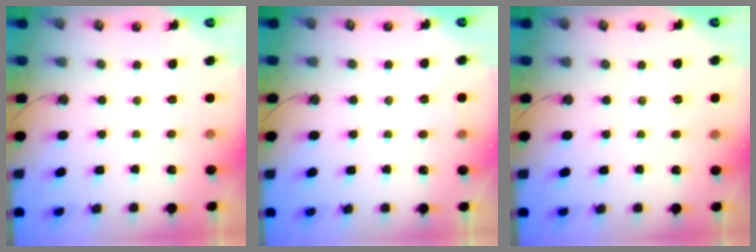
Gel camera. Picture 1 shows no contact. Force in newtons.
{"total": 5.2, "press": 3.1, "slide": 4.2}
{"total": 4.5, "press": 3.8, "slide": 2.4}